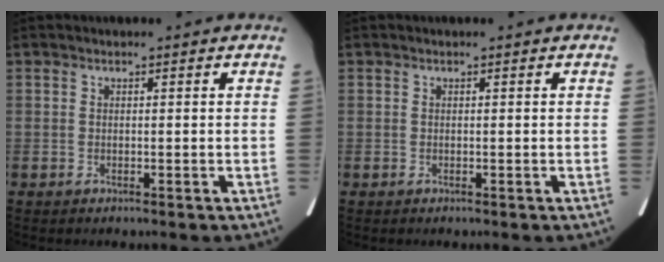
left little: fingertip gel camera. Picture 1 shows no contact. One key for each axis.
{"total": 0.0}